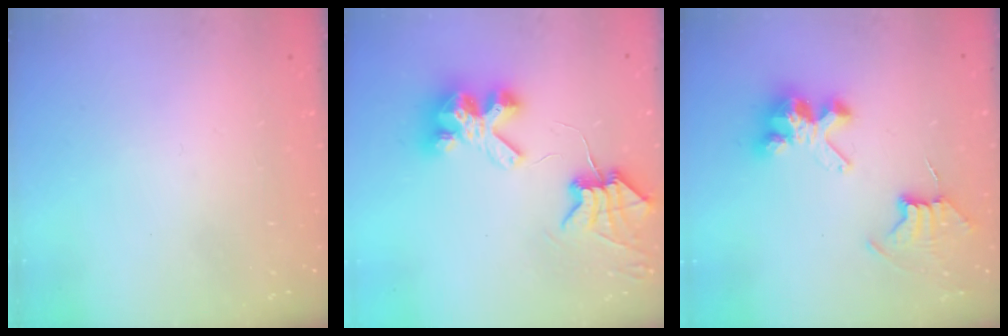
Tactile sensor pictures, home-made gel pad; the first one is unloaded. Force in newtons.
{"total": 8.9, "press": 8.9, "slide": 0.8}
{"total": 8.9, "press": 8.8, "slide": 0.7}